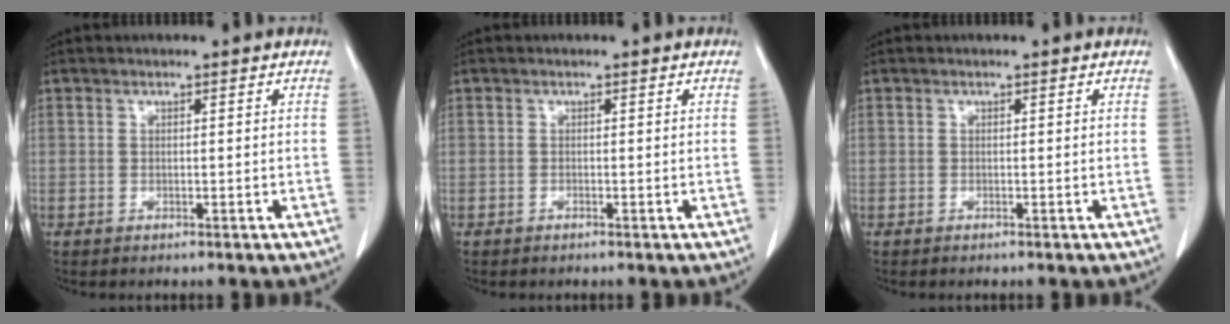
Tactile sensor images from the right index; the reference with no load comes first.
{"total": 0.0}
{"total": 0.0}